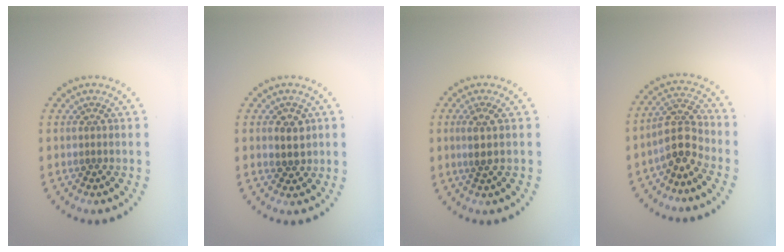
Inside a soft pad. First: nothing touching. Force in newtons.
{"total": 2.3, "press": 2.2, "slide": 0.6}
{"total": 1.8, "press": 1.6, "slide": 1.0}
{"total": 3.7, "press": 3.3, "slide": 1.6}